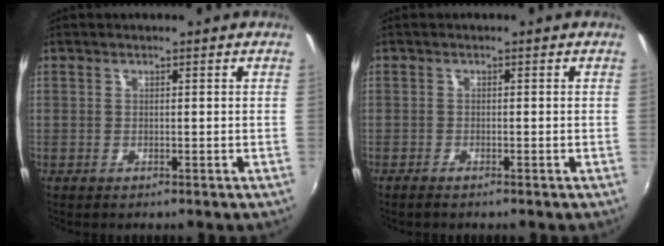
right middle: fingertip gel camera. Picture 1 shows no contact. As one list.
[{"total": 1.3, "force": [-1.2, 0.2, 0.7], "torque": [-0.017, -0.003, -0.024]}]